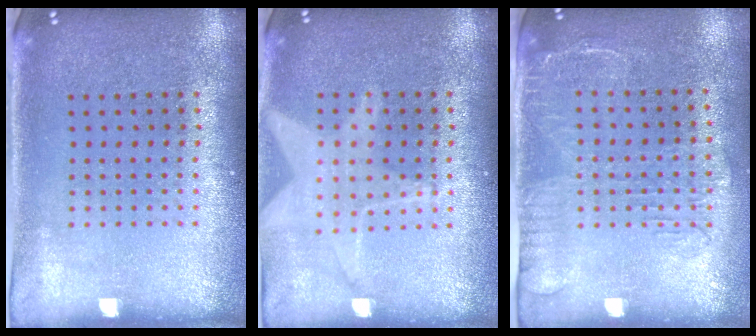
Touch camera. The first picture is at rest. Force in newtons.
{"total": 1.3, "press": 1.2, "slide": 0.4}
{"total": 1.7, "press": 1.3, "slide": 1.0}